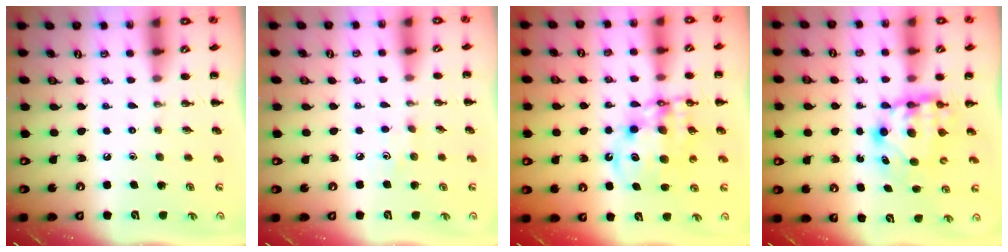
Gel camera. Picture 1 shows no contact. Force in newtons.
{"total": 2.9, "press": 2.8, "slide": 0.8}
{"total": 13.3, "press": 12.7, "slide": 3.9}
{"total": 6.6, "press": 6.5, "slide": 1.2}